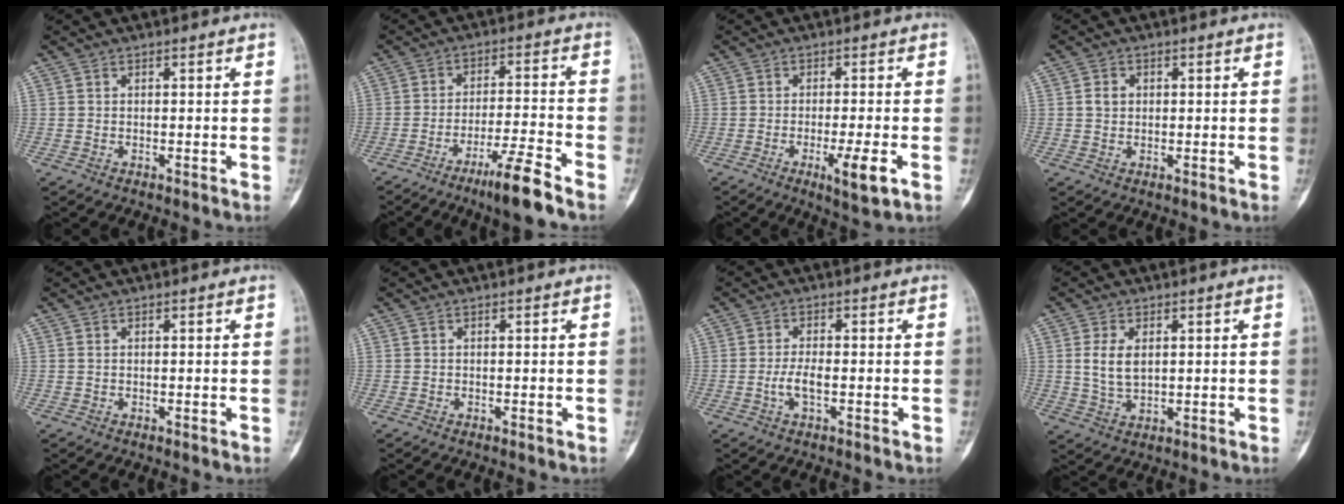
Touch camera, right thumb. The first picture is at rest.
{"total": 8.9, "force": [-6.2, 0.2, 6.4], "torque": [-0.117, 0.032, -0.110]}
{"total": 6.1, "force": [-2.3, 0.7, 5.7], "torque": [-0.099, -0.005, -0.033]}
{"total": 2.4, "force": [0.4, 2.0, 1.2], "torque": [-0.015, 0.003, 0.007]}
{"total": 0.0}
{"total": 0.0}
{"total": 3.3, "force": [-0.9, 1.1, 3.0], "torque": [-0.065, 0.005, -0.018]}
{"total": 5.6, "force": [1.1, 3.3, 4.4], "torque": [-0.080, -0.008, 0.026]}